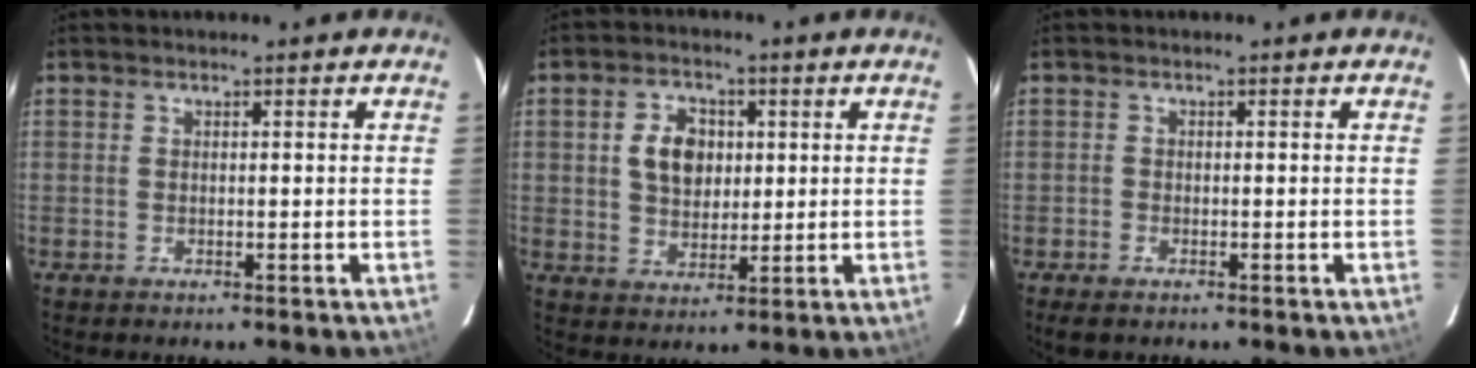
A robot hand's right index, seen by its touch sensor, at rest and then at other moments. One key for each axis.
{"total": 7.5, "fx": 1.4, "fy": 5.5, "fz": 4.8, "tx": -0.090, "ty": 0.017, "tz": 0.030}
{"total": 2.1, "fx": -1.6, "fy": 1.0, "fz": 1.1, "tx": -0.028, "ty": -0.005, "tz": -0.032}